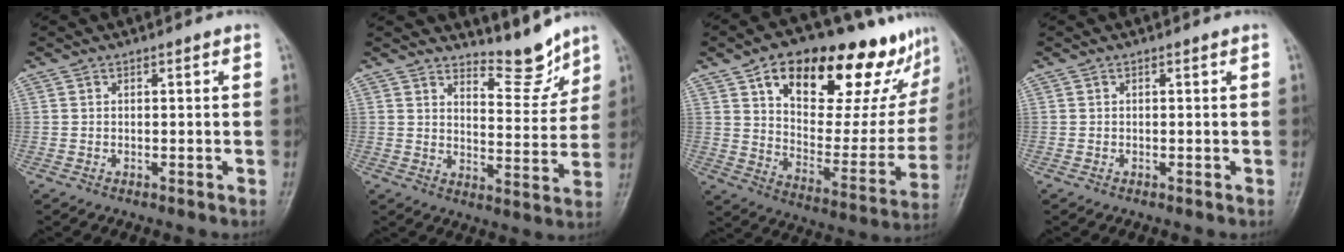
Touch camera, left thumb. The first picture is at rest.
{"total": 7.8, "force": [7.1, 2.0, 2.5], "torque": [-0.007, -0.069, 0.114]}
{"total": 29.5, "force": [17.0, 13.2, 20.2], "torque": [-0.243, -0.030, 0.260]}
{"total": 0.0}